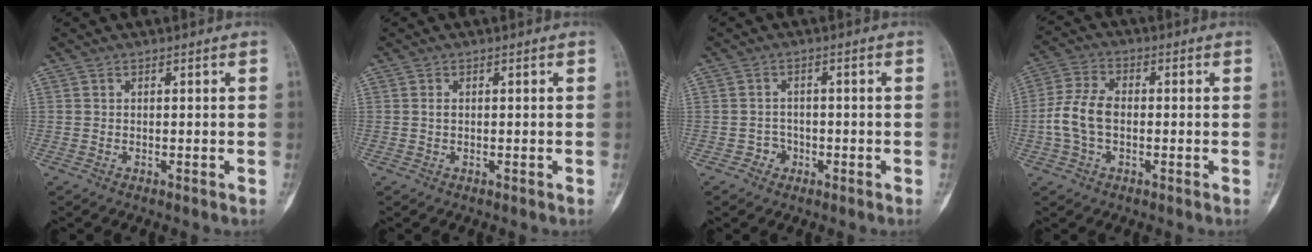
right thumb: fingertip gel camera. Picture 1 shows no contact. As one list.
[{"total": 0.9, "force": [0.2, 0.5, 0.7], "torque": [-0.011, 0.004, 0.004]}, {"total": 2.2, "force": [-1.1, 1.9, 0.2], "torque": [0.011, 0.011, -0.023]}, {"total": 8.0, "force": [-1.0, 4.9, 6.3], "torque": [-0.139, 0.022, -0.024]}]